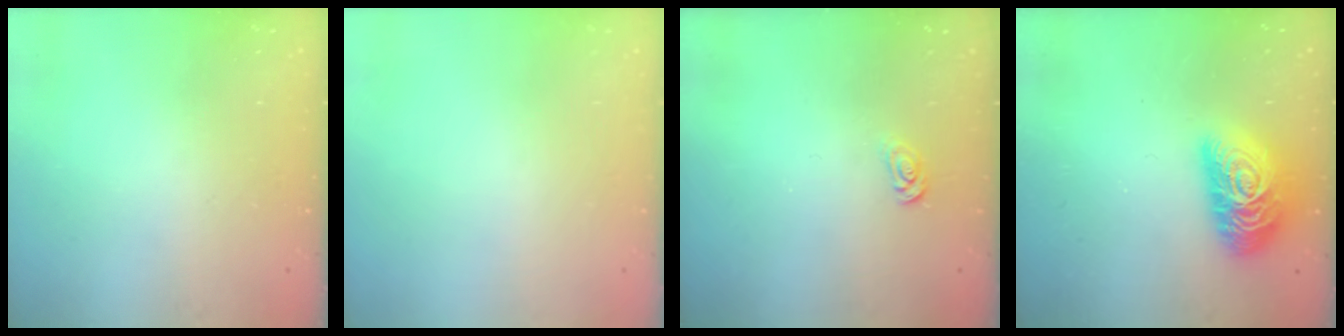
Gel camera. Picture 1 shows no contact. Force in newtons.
{"total": 0.0}
{"total": 2.5, "press": 2.4, "slide": 0.3}
{"total": 17.0, "press": 17.0, "slide": 0.9}